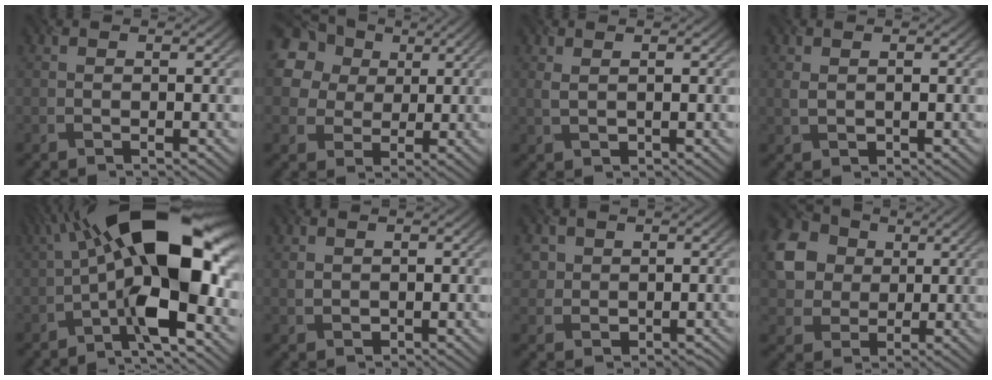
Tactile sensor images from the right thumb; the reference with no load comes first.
{"total": 17.7, "force": [7.3, 14.1, 7.6], "torque": [-0.224, 0.034, 0.118]}
{"total": 1.7, "force": [0.5, 0.9, 1.4], "torque": [-0.033, -0.001, 0.013]}
{"total": 1.7, "force": [0.2, 1.3, 1.2], "torque": [-0.027, -0.001, 0.006]}
{"total": 17.0, "force": [-1.3, 6.5, 15.7], "torque": [-0.249, 0.036, -0.038]}
{"total": 1.6, "force": [0.2, 1.4, 0.7], "torque": [-0.017, -0.004, 0.005]}
{"total": 4.3, "force": [0.7, 4.1, 1.2], "torque": [-0.025, 0.002, 0.001]}
{"total": 10.8, "force": [2.4, 8.9, 5.7], "torque": [-0.165, 0.012, 0.042]}